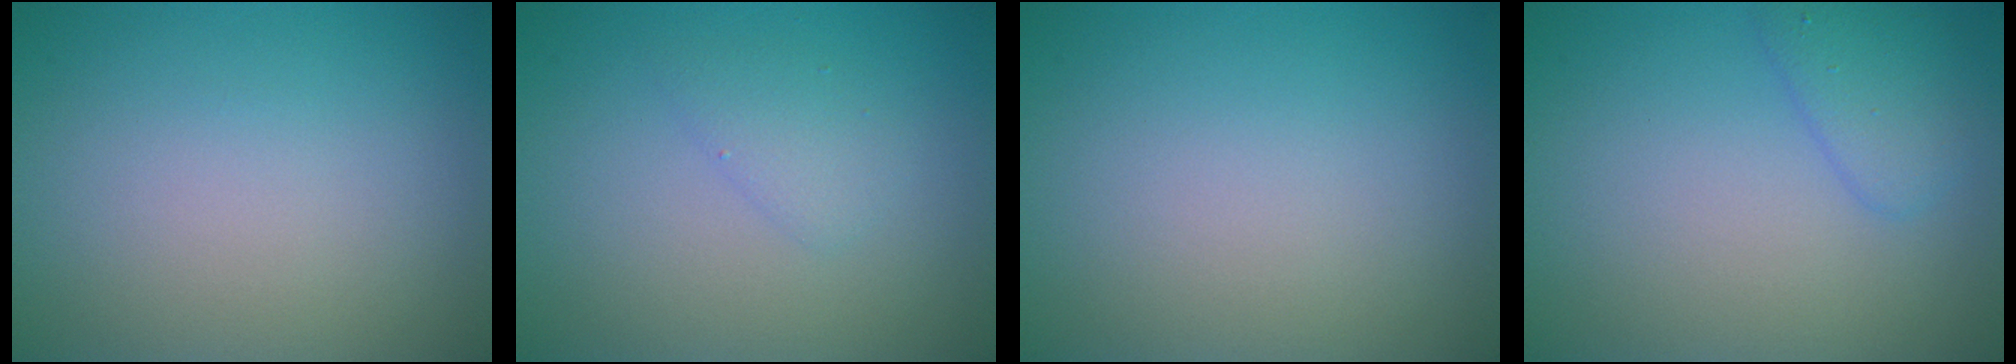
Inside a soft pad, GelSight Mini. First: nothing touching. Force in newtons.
{"total": 1.5, "press": 1.5, "slide": 0.1}
{"total": 0.0}
{"total": 2.2, "press": 2.2, "slide": 0.1}